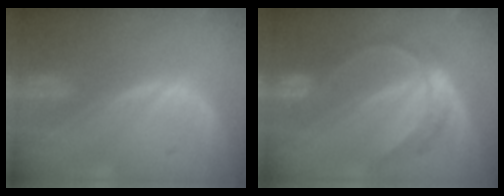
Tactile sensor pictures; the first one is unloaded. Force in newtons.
{"total": 6.1, "press": 6.1, "slide": 0.3}